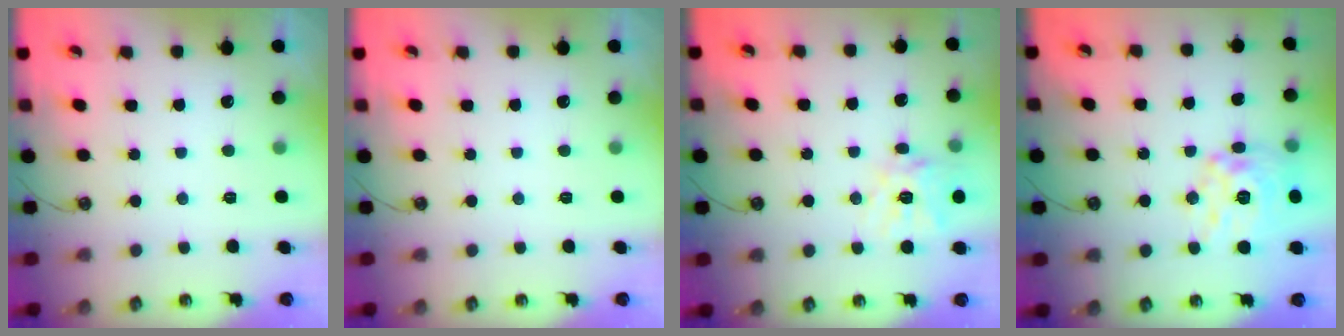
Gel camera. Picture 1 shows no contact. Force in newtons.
{"total": 0.0}
{"total": 12.9, "press": 12.8, "slide": 1.7}
{"total": 13.8, "press": 13.7, "slide": 1.2}